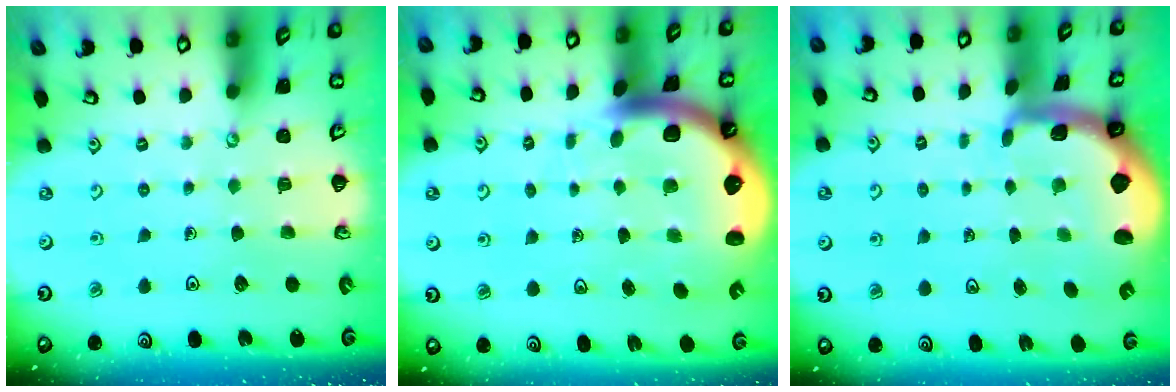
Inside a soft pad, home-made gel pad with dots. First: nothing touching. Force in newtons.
{"total": 8.3, "press": 8.2, "slide": 1.1}
{"total": 1.9, "press": 1.9, "slide": 0.4}